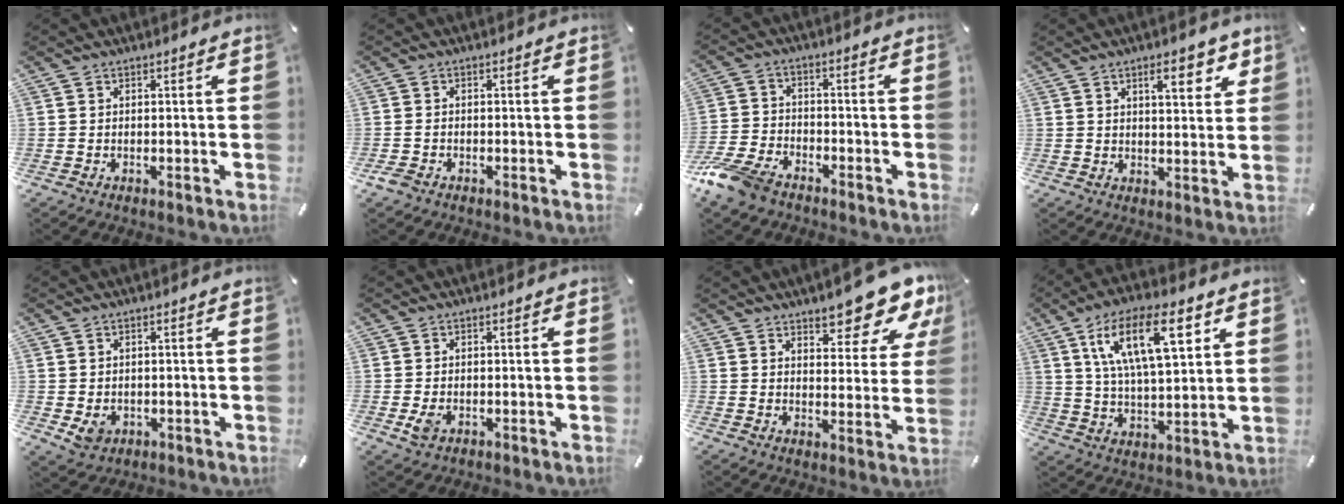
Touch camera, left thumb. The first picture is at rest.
{"total": 1.8, "force": [-1.2, 1.1, 0.9], "torque": [-0.024, 0.001, -0.024]}
{"total": 9.4, "force": [-7.3, 4.3, 4.1], "torque": [-0.091, 0.034, -0.142]}
{"total": 7.9, "force": [4.1, 2.8, 6.1], "torque": [-0.080, -0.012, 0.062]}
{"total": 3.6, "force": [-0.8, 3.2, 1.5], "torque": [-0.029, -0.002, -0.014]}
{"total": 2.8, "force": [-0.8, 2.0, 1.8], "torque": [-0.051, -0.005, -0.017]}
{"total": 11.8, "force": [9.9, 3.9, 5.1], "torque": [-0.051, -0.077, 0.172]}
{"total": 18.1, "force": [8.4, 7.4, 14.3], "torque": [-0.260, -0.011, 0.133]}